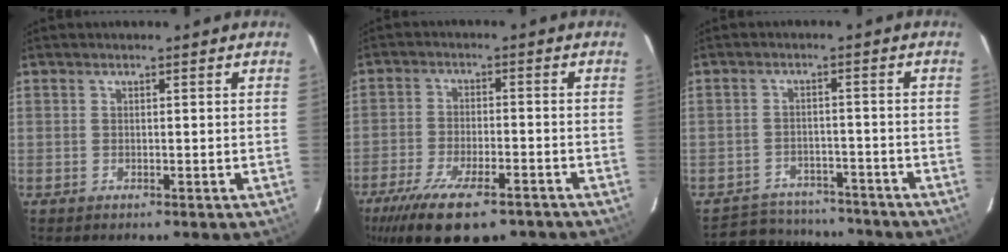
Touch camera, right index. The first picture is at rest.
{"total": 16.7, "force": [-11.7, 5.8, 10.4], "torque": [-0.217, -0.043, -0.187]}
{"total": 13.6, "force": [-11.9, 5.5, 3.4], "torque": [-0.090, 0.020, -0.155]}